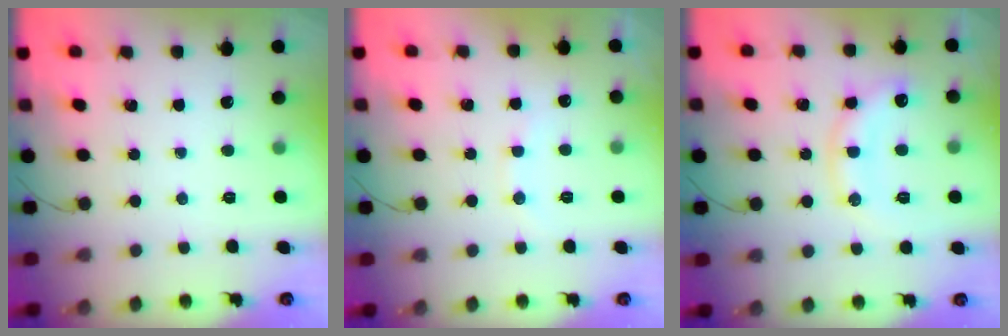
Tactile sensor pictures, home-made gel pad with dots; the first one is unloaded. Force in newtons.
{"total": 6.7, "press": 6.6, "slide": 1.2}
{"total": 14.7, "press": 14.7, "slide": 0.6}